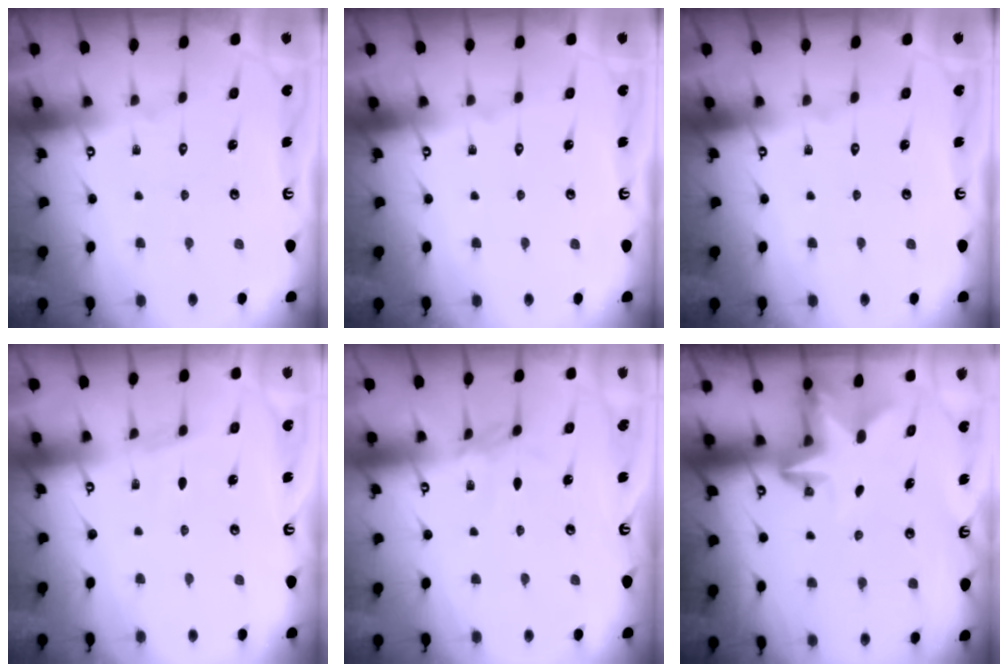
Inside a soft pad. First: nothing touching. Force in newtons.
{"total": 0.0}
{"total": 0.0}
{"total": 2.4, "press": 2.4, "slide": 0.4}
{"total": 2.6, "press": 2.5, "slide": 0.5}
{"total": 2.7, "press": 2.7, "slide": 0.5}